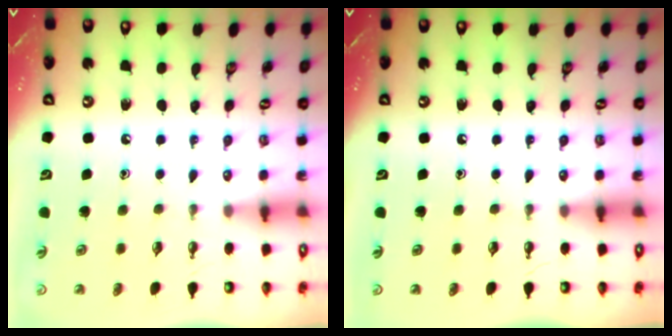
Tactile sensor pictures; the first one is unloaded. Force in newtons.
{"total": 0.0}